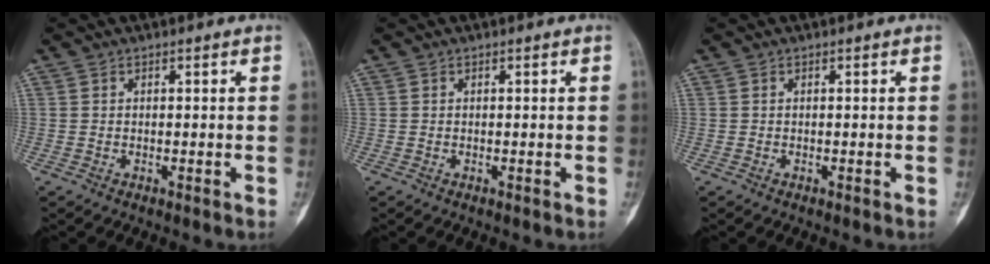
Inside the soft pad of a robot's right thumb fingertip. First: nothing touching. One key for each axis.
{"total": 0.0}
{"total": 0.0}